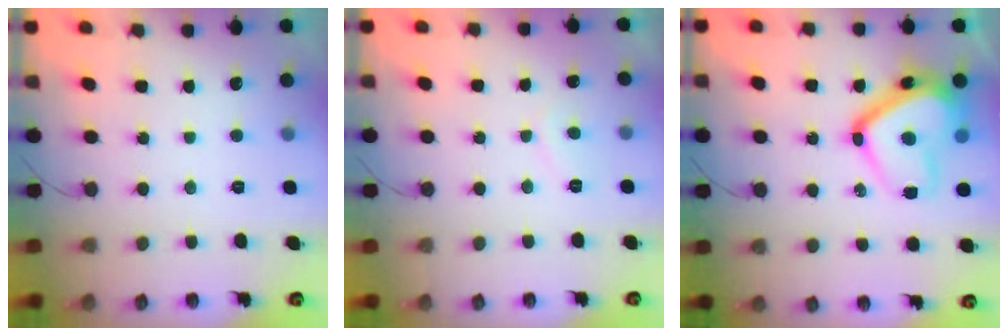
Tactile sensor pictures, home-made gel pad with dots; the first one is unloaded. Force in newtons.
{"total": 2.2, "press": 2.1, "slide": 0.7}
{"total": 19.3, "press": 19.3, "slide": 1.3}